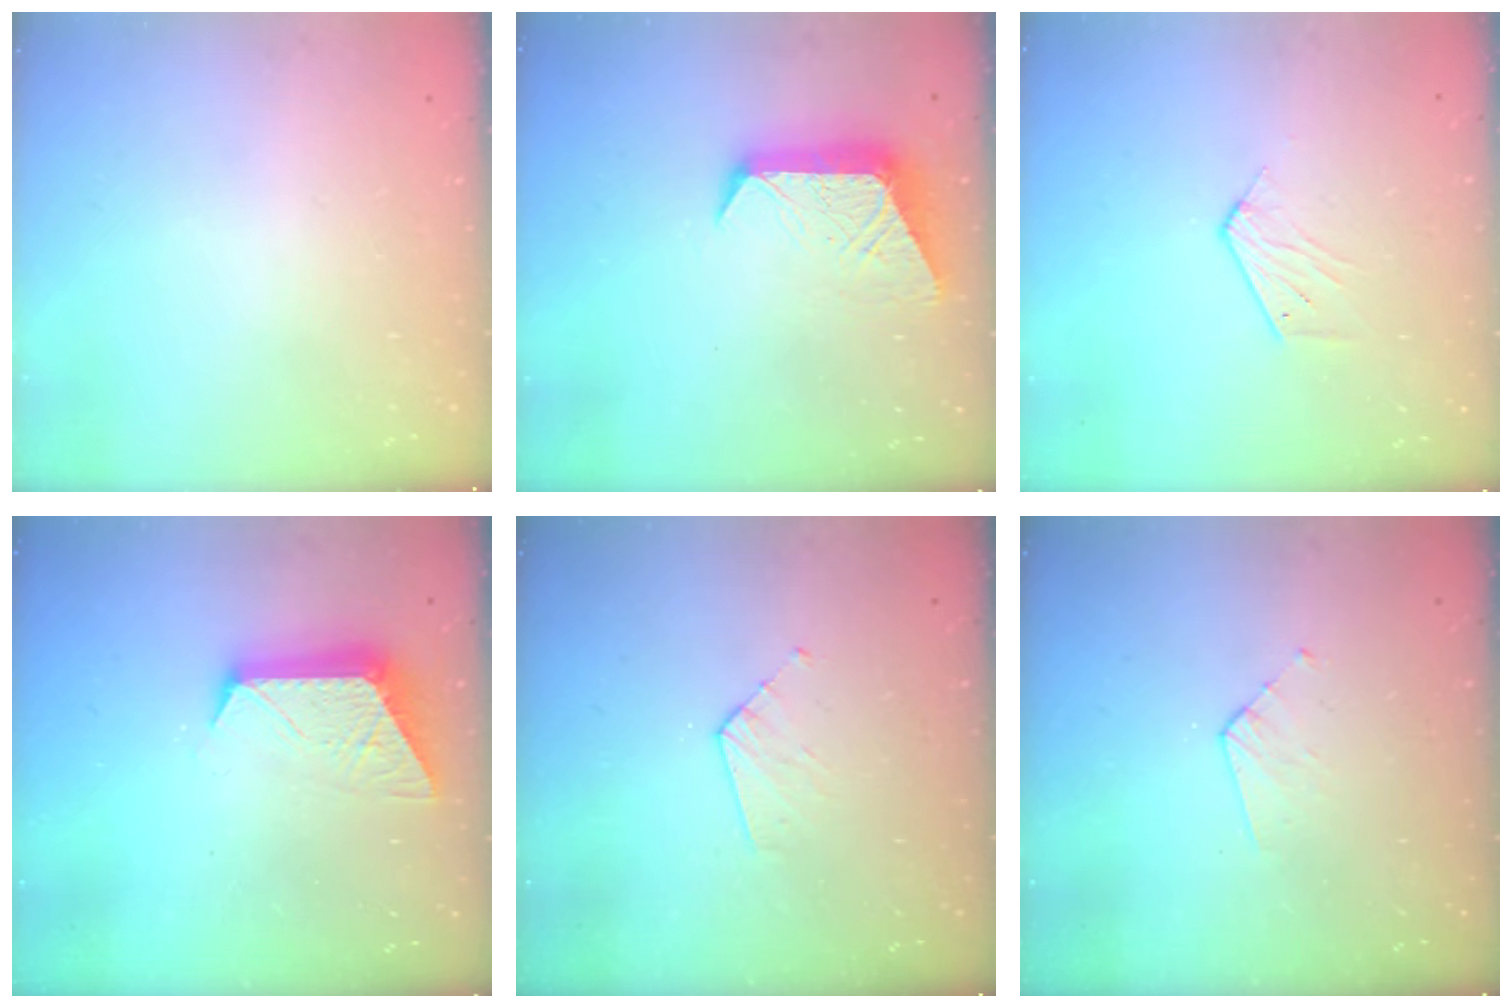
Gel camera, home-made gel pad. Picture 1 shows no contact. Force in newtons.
{"total": 10.9, "press": 10.9, "slide": 0.3}
{"total": 3.9, "press": 3.9, "slide": 0.2}
{"total": 11.0, "press": 10.9, "slide": 1.0}
{"total": 3.8, "press": 3.8, "slide": 0.3}
{"total": 3.8, "press": 3.8, "slide": 0.3}